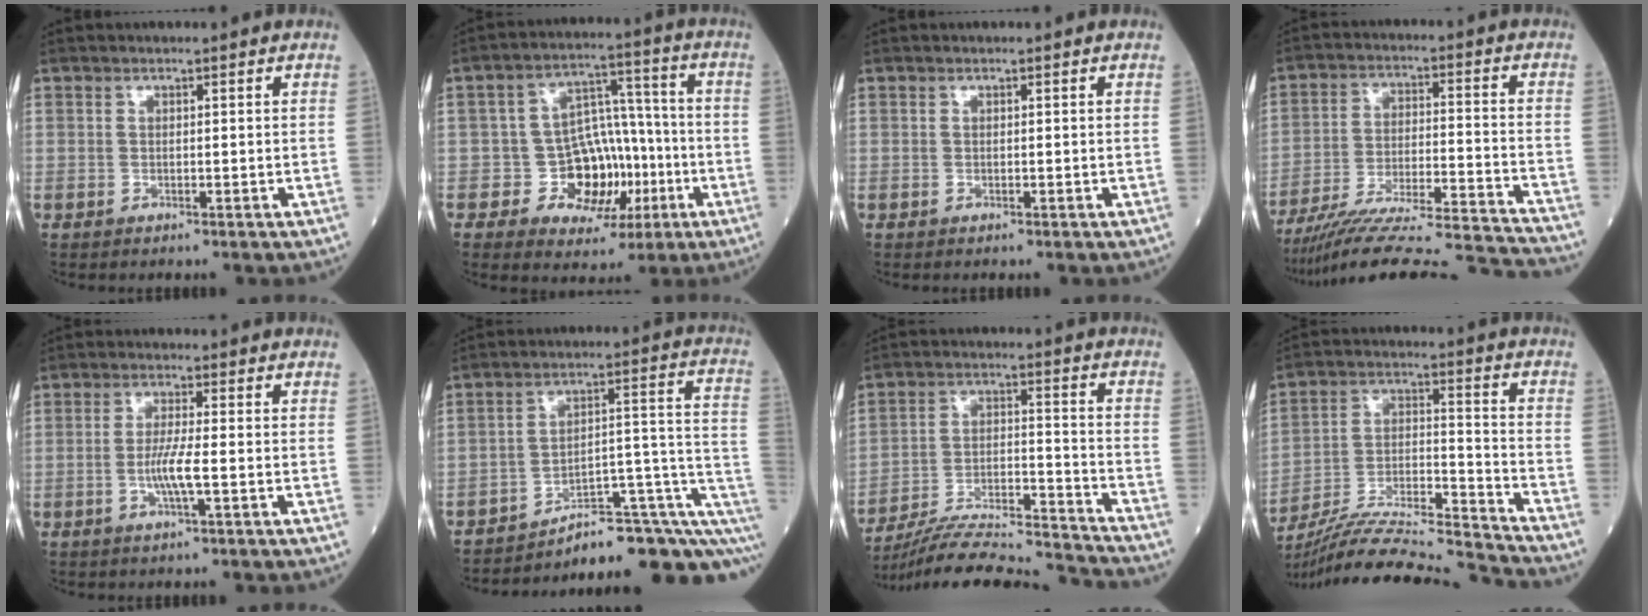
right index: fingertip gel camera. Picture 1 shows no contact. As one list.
[{"total": 10.0, "force": [-2.9, 7.9, 5.4], "torque": [-0.066, 0.031, -0.036]}, {"total": 0.0}, {"total": 24.6, "force": [-23.1, -0.8, 8.4], "torque": [-0.095, -0.027, -0.337]}, {"total": 4.4, "force": [-1.1, -0.1, 4.3], "torque": [-0.087, -0.006, -0.023]}, {"total": 14.1, "force": [-9.5, 4.1, 9.6], "torque": [-0.079, 0.092, -0.120]}, {"total": 18.8, "force": [-18.1, -0.2, 5.3], "torque": [-0.104, 0.002, -0.287]}, {"total": 21.5, "force": [-20.4, -1.1, 6.6], "torque": [-0.143, -0.009, -0.335]}]